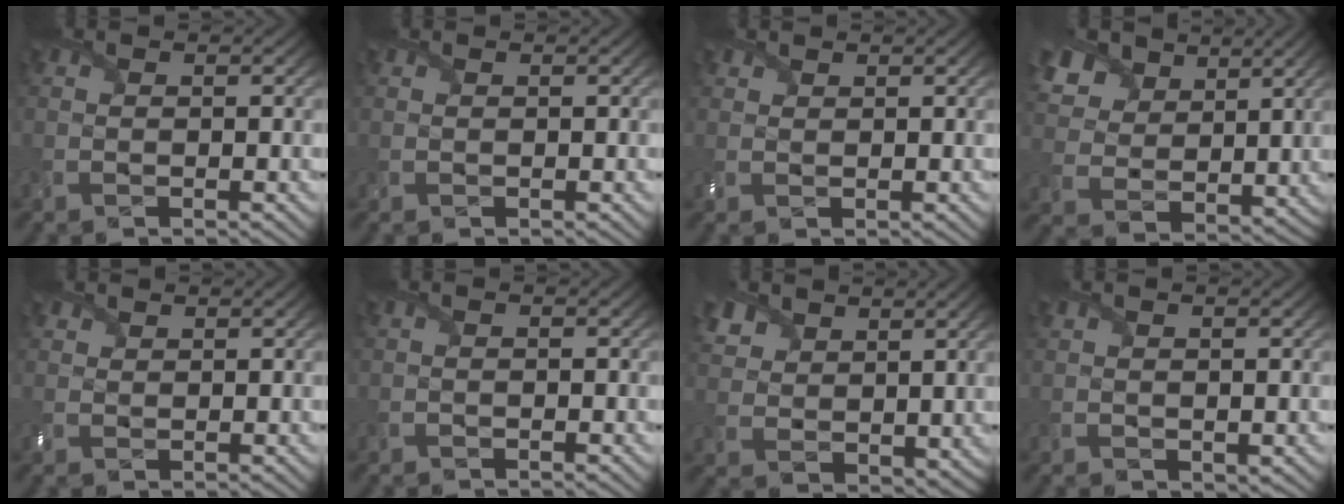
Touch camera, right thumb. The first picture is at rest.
{"total": 0.8, "force": [0.7, 0.5, 0.1], "torque": [-0.006, 0.001, 0.013]}
{"total": 2.0, "force": [1.5, 1.3, 0.5], "torque": [-0.016, 0.004, 0.034]}
{"total": 11.0, "force": [6.4, 7.1, 5.3], "torque": [-0.161, 0.008, 0.127]}
{"total": 2.4, "force": [1.8, 1.5, 0.6], "torque": [-0.018, 0.004, 0.037]}
{"total": 0.0}
{"total": 6.4, "force": [4.1, 4.1, 2.6], "torque": [-0.082, 0.000, 0.079]}
{"total": 1.2, "force": [0.8, 0.8, 0.5], "torque": [-0.012, -0.003, 0.021]}